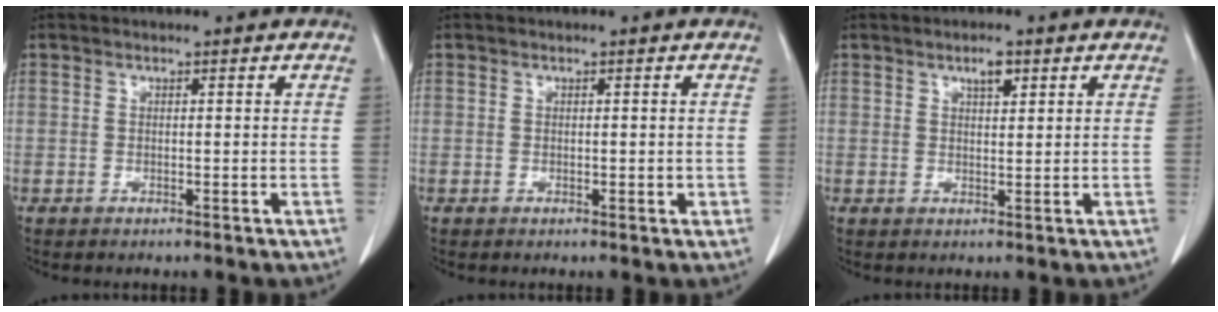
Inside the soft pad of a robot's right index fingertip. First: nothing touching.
{"total": 1.0, "force": [-0.1, 0.5, 0.9], "torque": [-0.011, -0.001, 0.002]}
{"total": 2.4, "force": [1.4, 0.7, 1.8], "torque": [-0.032, 0.000, 0.024]}